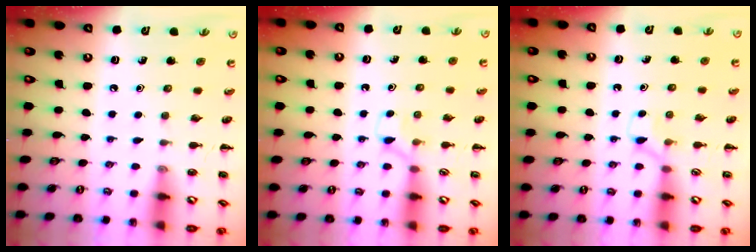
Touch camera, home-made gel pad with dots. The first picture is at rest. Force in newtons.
{"total": 3.3, "press": 3.0, "slide": 1.3}
{"total": 3.3, "press": 3.0, "slide": 1.3}